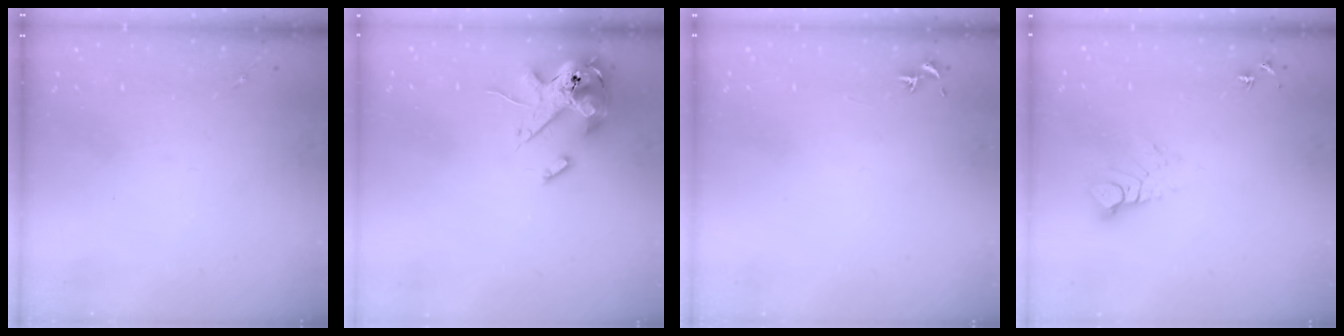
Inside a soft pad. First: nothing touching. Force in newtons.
{"total": 14.8, "press": 14.5, "slide": 2.9}
{"total": 0.8, "press": 0.7, "slide": 0.3}
{"total": 6.6, "press": 6.6, "slide": 0.4}